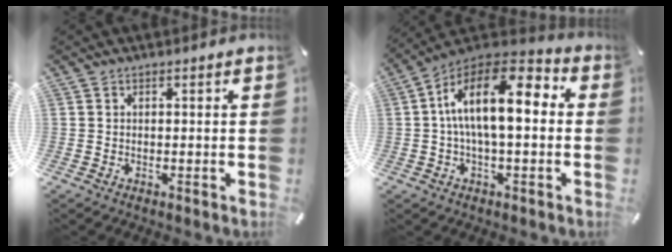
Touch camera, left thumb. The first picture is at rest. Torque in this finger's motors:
{"motor_torque": [0.45, 2.11, 1.60, -1.03, 0.42]}